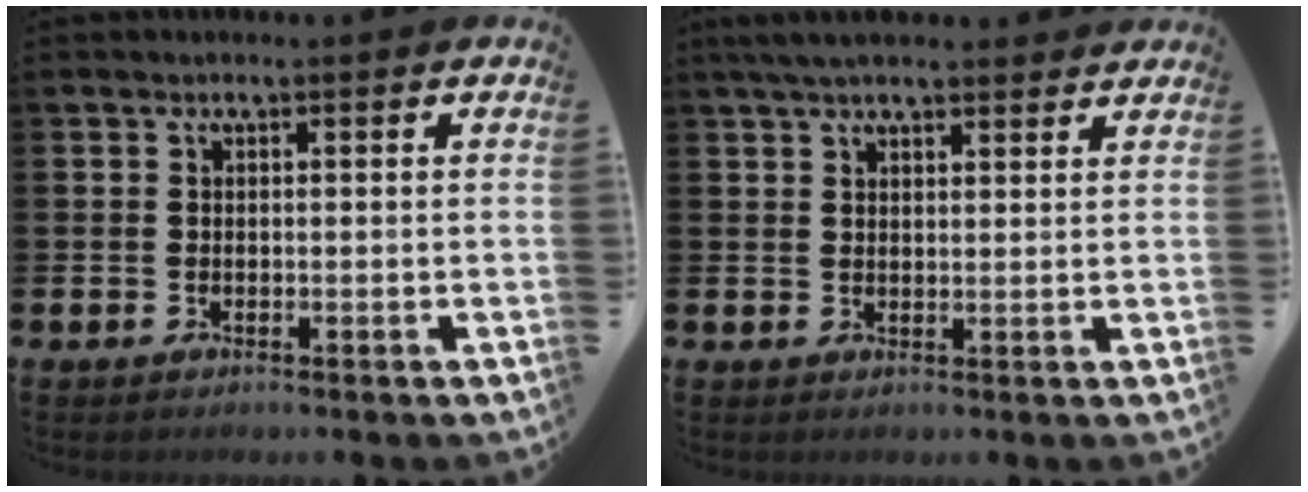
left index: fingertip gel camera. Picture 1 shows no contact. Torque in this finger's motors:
{"motor_torque": [0.80, -1.34, 0.71, 0.19]}